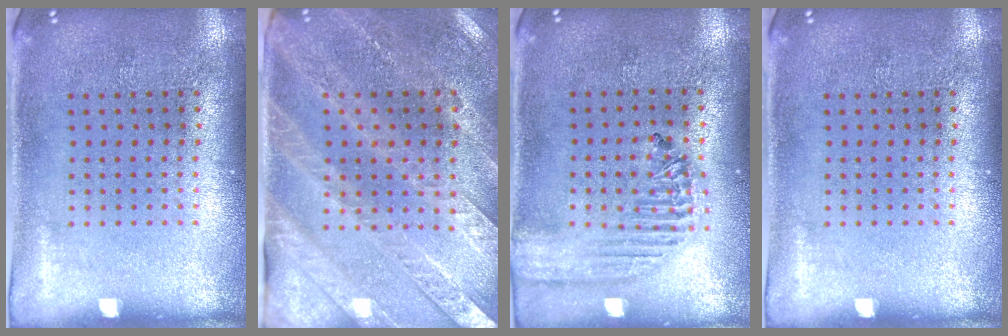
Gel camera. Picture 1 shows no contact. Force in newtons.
{"total": 2.9, "press": 2.7, "slide": 1.2}
{"total": 1.8, "press": 1.7, "slide": 0.6}
{"total": 0.0}